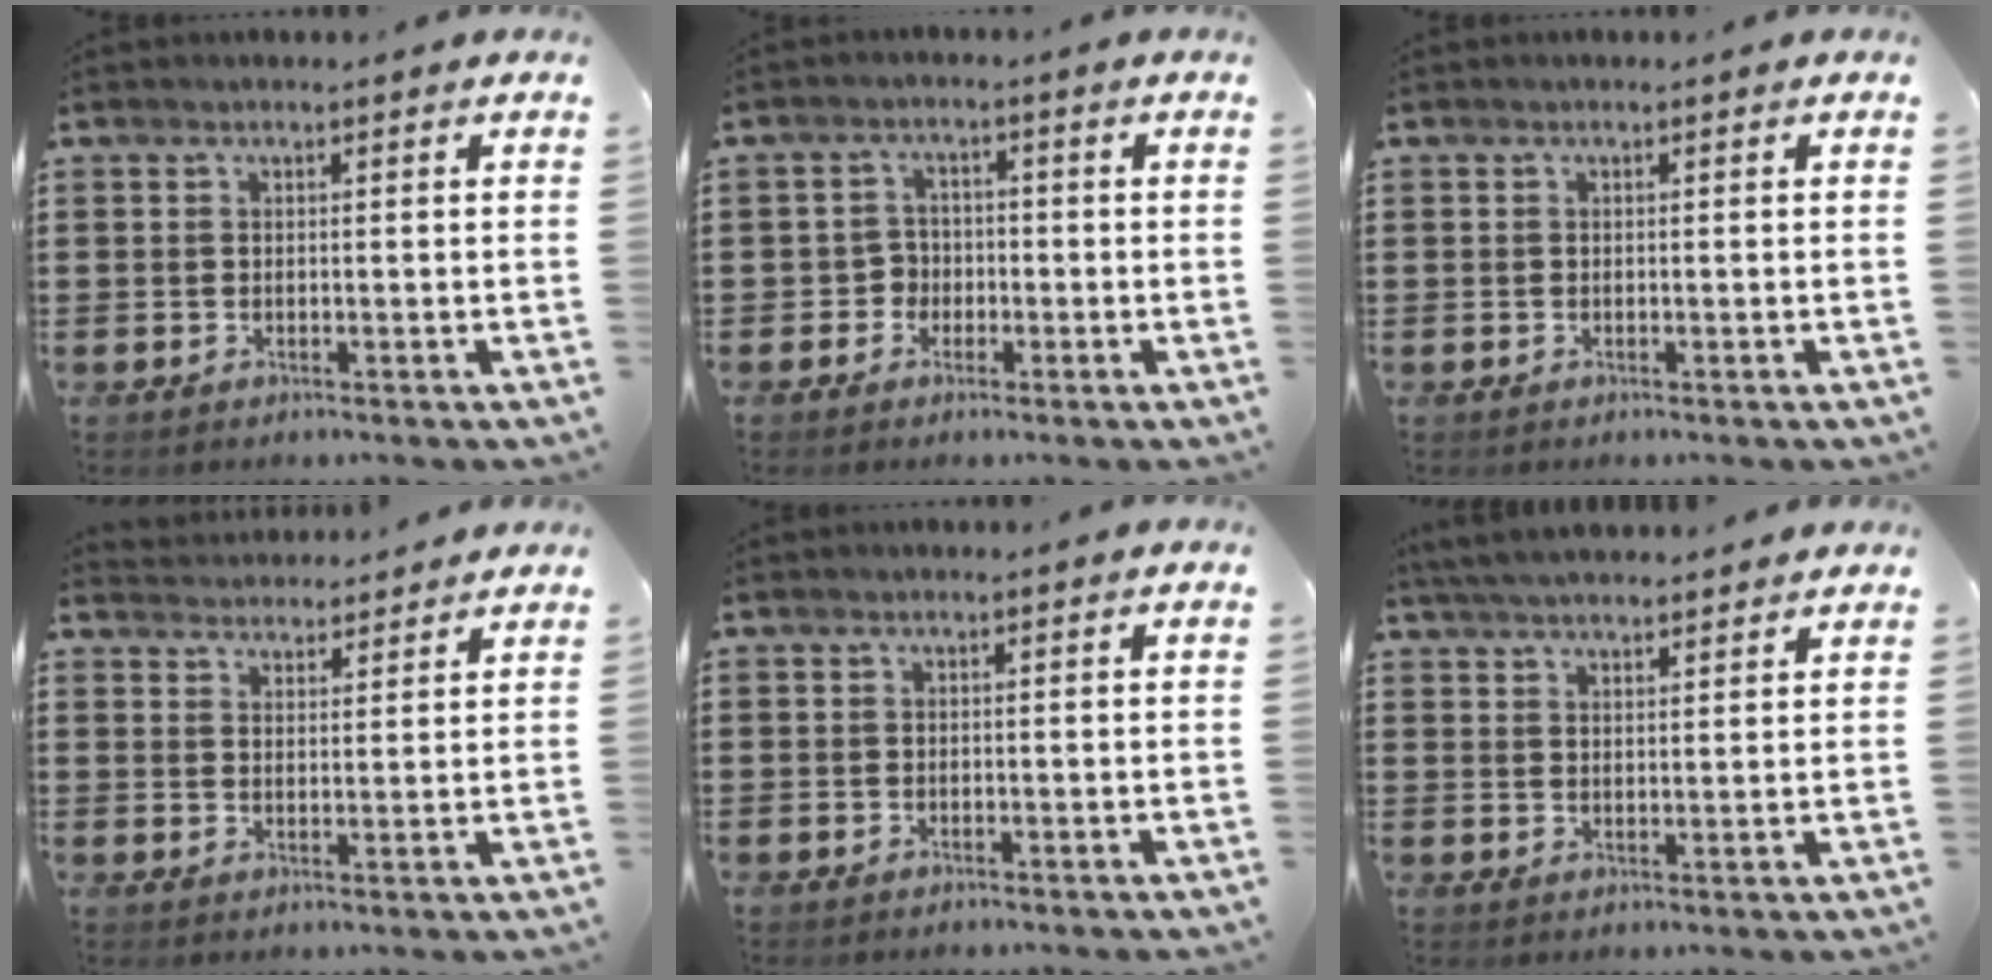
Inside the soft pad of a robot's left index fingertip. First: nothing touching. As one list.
[{"total": 2.8, "force": [-1.2, 2.4, 0.8], "torque": [-0.025, 0.004, -0.027]}, {"total": 0.0}, {"total": 3.3, "force": [3.2, 0.1, -0.4], "torque": [-0.001, -0.015, 0.061]}, {"total": 0.0}, {"total": 4.4, "force": [4.3, 0.2, 1.0], "torque": [-0.033, -0.010, 0.080]}]